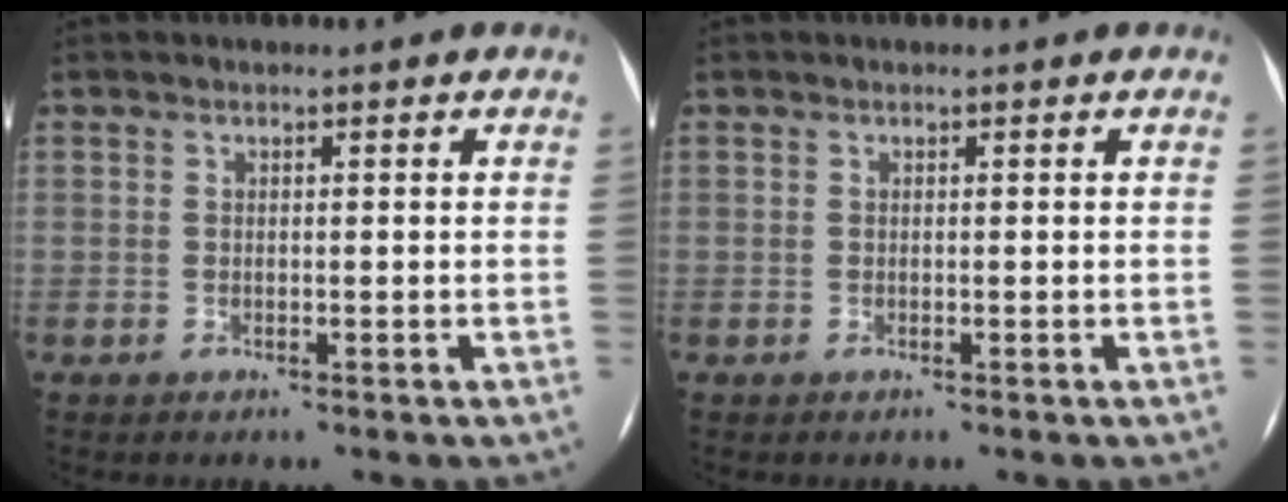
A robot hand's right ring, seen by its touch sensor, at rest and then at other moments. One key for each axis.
{"total": 0.0}